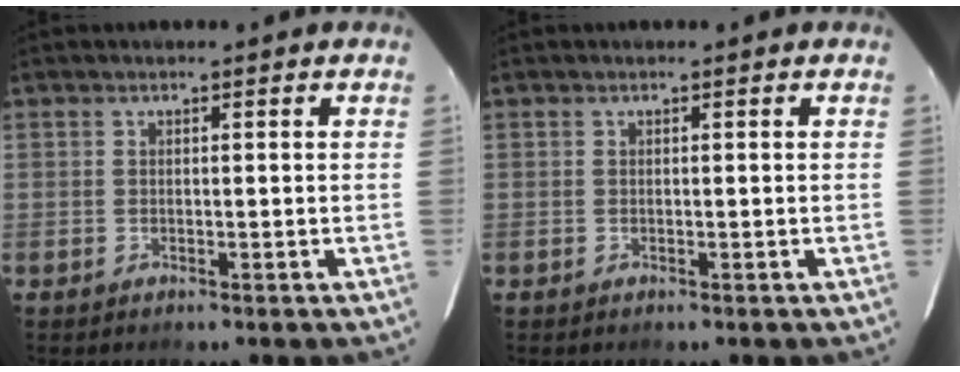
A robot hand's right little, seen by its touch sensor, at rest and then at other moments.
{"total": 0.0}